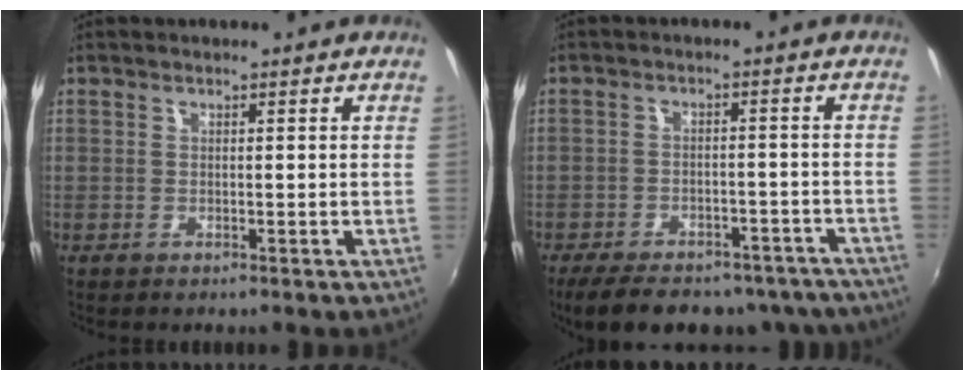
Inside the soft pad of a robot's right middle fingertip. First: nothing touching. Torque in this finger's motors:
{"motor_torque": [1.07, -1.07, 0.18, 0.08]}